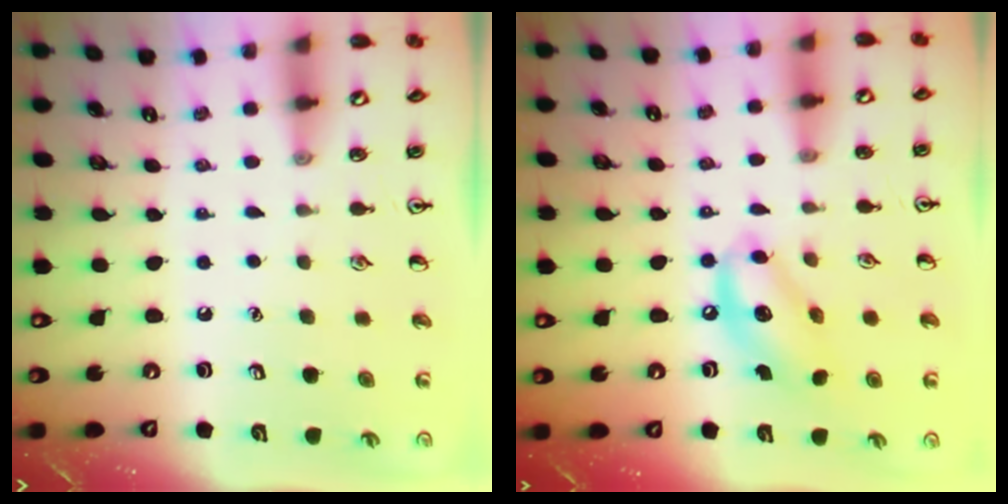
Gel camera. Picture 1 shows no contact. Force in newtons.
{"total": 11.2, "press": 10.9, "slide": 2.5}